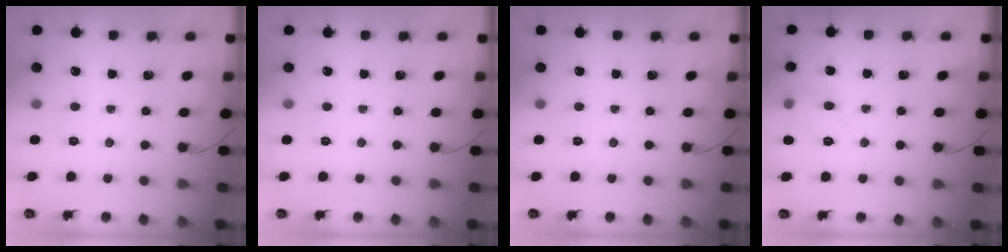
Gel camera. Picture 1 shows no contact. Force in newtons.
{"total": 0.0}
{"total": 0.0}
{"total": 9.2, "press": 9.1, "slide": 1.2}